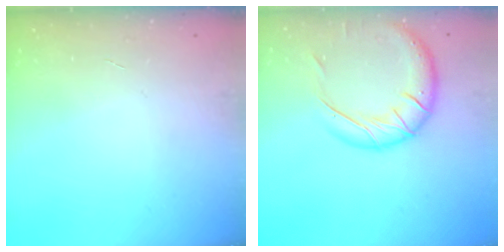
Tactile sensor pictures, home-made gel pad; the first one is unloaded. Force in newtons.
{"total": 16.6, "press": 16.4, "slide": 2.7}